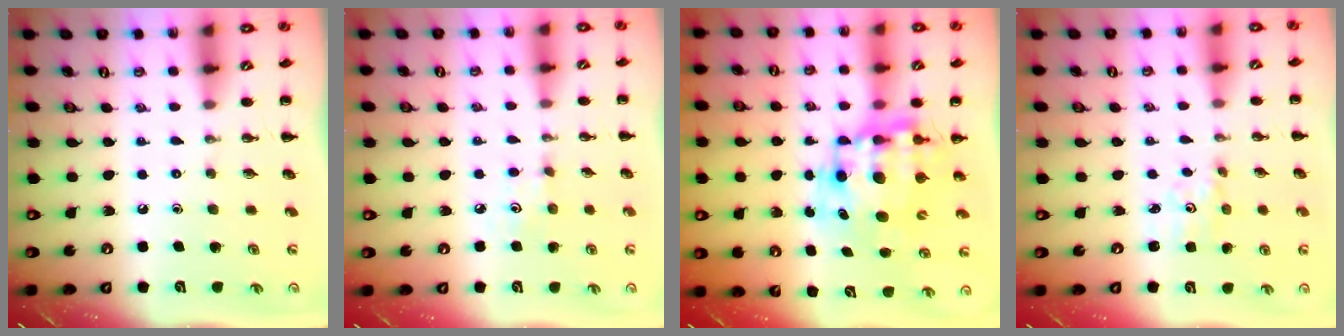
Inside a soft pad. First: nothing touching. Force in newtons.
{"total": 3.7, "press": 3.5, "slide": 1.2}
{"total": 9.7, "press": 9.4, "slide": 2.4}
{"total": 1.8, "press": 1.8, "slide": 0.5}